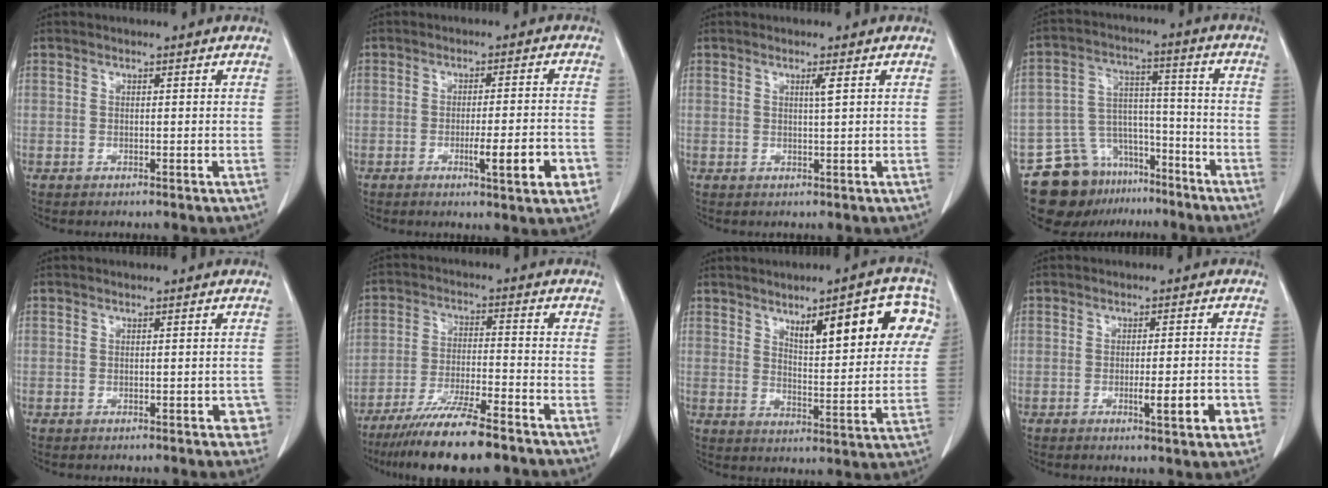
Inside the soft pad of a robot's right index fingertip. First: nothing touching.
{"total": 8.1, "force": [-3.0, 0.7, 7.5], "torque": [-0.100, -0.005, -0.039]}
{"total": 1.3, "force": [0.5, -0.3, 1.2], "torque": [-0.023, -0.003, 0.009]}
{"total": 12.4, "force": [-9.2, 7.5, 3.6], "torque": [-0.061, 0.049, -0.147]}
{"total": 3.1, "force": [-1.2, 1.2, 2.6], "torque": [-0.017, 0.008, -0.012]}
{"total": 13.3, "force": [-10.3, 1.2, 8.2], "torque": [-0.143, -0.034, -0.175]}
{"total": 14.9, "force": [6.8, 3.6, 12.8], "torque": [-0.160, 0.014, 0.094]}
{"total": 6.3, "force": [-2.3, 0.8, 5.8], "torque": [-0.078, -0.003, -0.028]}